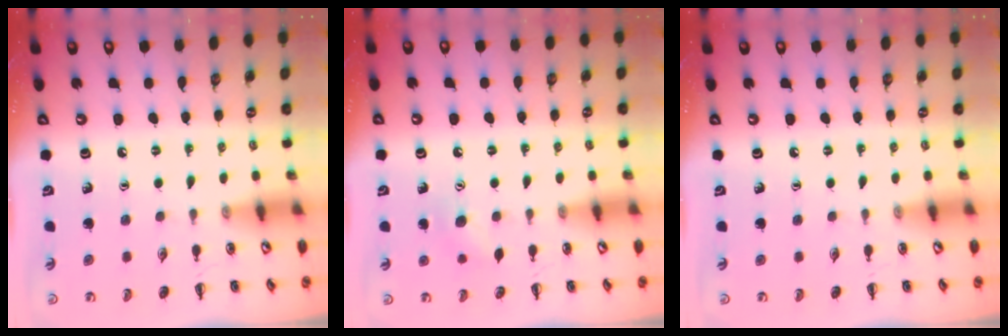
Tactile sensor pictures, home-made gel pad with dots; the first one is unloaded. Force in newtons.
{"total": 5.5, "press": 5.3, "slide": 1.5}
{"total": 0.0}